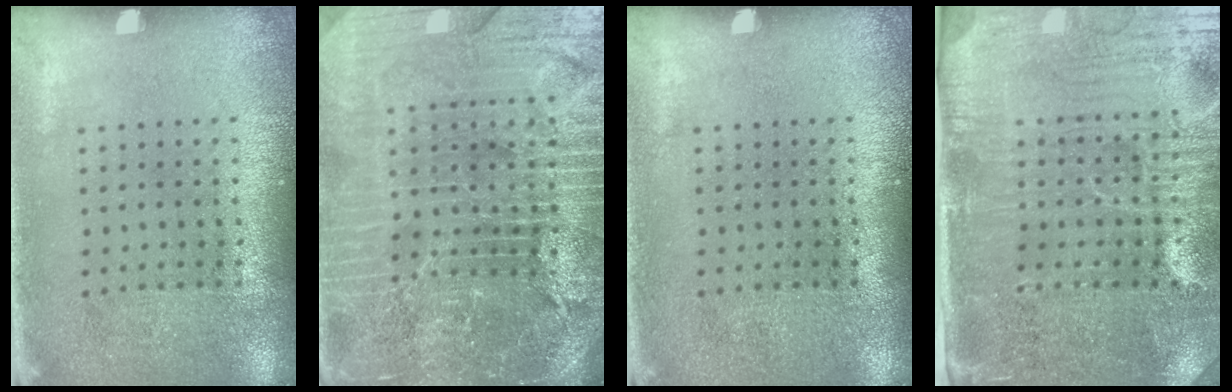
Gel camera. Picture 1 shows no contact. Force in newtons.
{"total": 5.9, "press": 5.3, "slide": 2.8}
{"total": 0.0}
{"total": 5.1, "press": 4.5, "slide": 2.5}